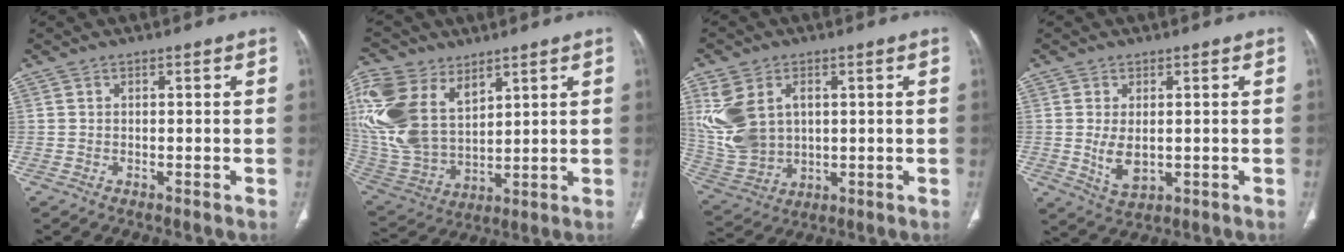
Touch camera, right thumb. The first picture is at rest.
{"total": 21.0, "force": [9.1, 13.2, 13.6], "torque": [-0.310, -0.020, 0.190]}
{"total": 14.1, "force": [3.5, 9.9, 9.4], "torque": [-0.195, -0.003, 0.090]}
{"total": 5.3, "force": [-0.2, 3.0, 4.3], "torque": [-0.077, -0.013, 0.008]}